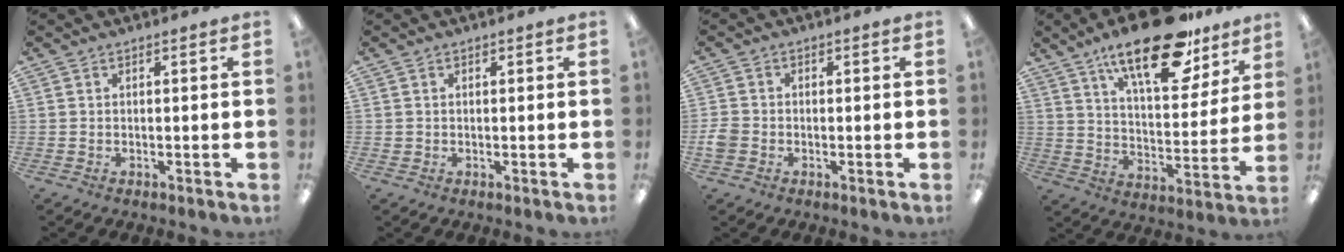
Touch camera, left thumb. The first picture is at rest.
{"total": 0.8, "force": [0.2, 0.8, 0.0], "torque": [0.001, 0.007, 0.003]}
{"total": 3.5, "force": [-1.0, 3.0, 1.5], "torque": [-0.022, 0.011, -0.017]}
{"total": 21.5, "force": [14.9, 8.2, 13.1], "torque": [-0.200, -0.083, 0.250]}